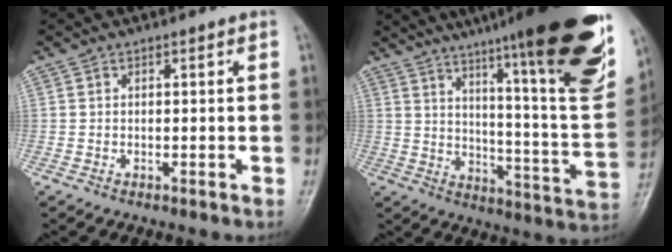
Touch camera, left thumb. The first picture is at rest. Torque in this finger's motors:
{"motor_torque": [3.20, 1.18, 1.65, -1.13, 0.52]}